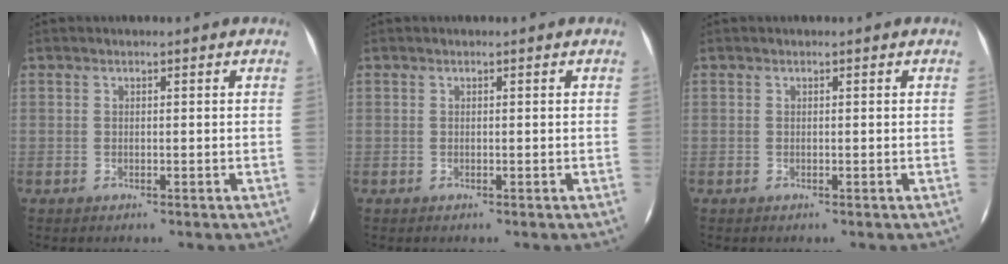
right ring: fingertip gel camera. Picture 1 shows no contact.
{"total": 0.0}
{"total": 0.0}